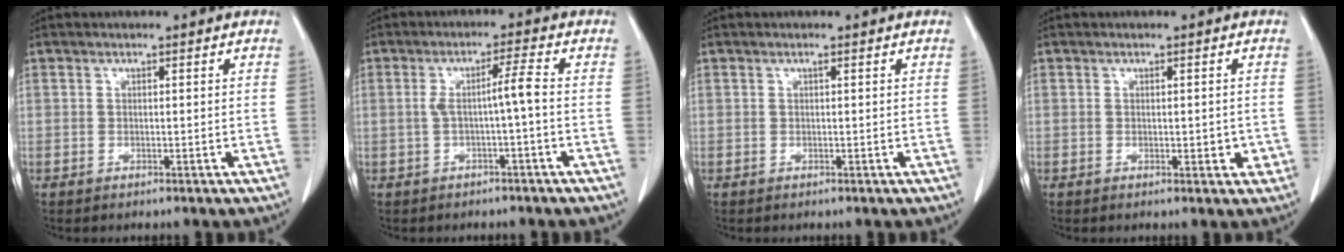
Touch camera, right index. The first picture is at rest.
{"total": 3.7, "force": [-0.6, -0.4, 3.6], "torque": [-0.065, 0.011, -0.007]}
{"total": 0.0}
{"total": 2.3, "force": [-0.3, 1.2, 1.9], "torque": [-0.020, 0.000, 0.002]}